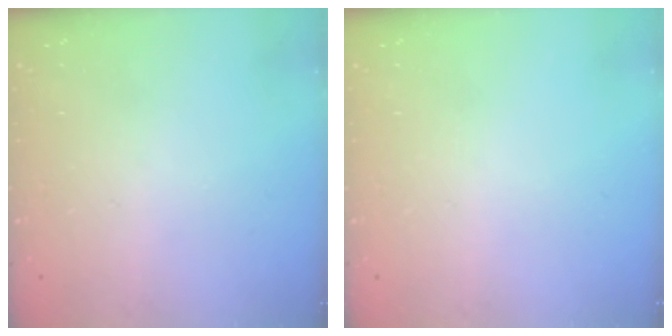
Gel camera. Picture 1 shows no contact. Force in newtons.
{"total": 0.0}